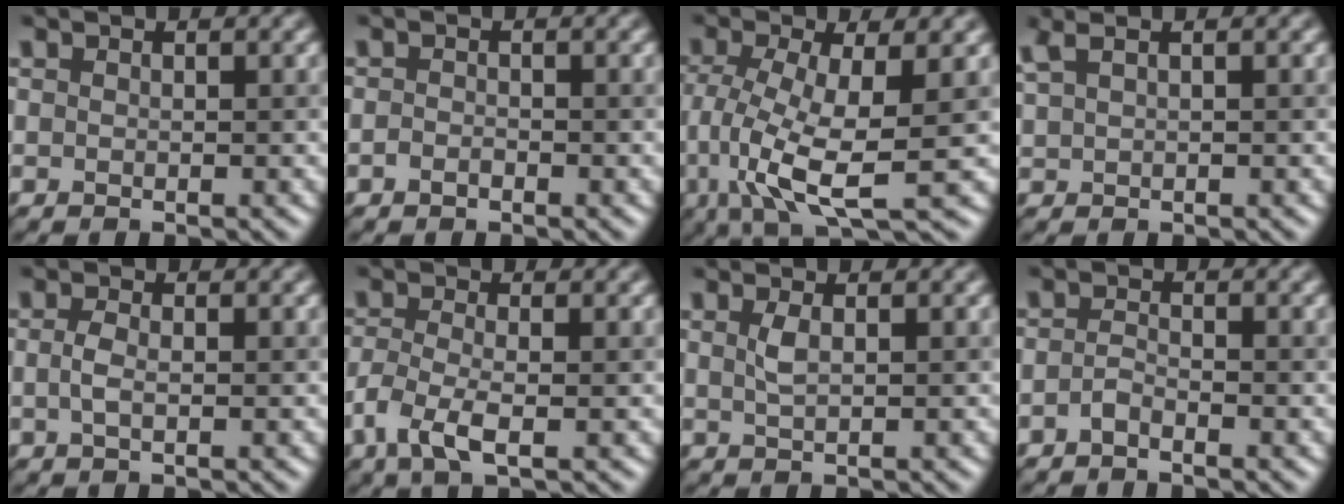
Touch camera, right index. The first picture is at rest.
{"total": 0.6, "force": [-0.3, 0.4, 0.3], "torque": [-0.002, 0.007, -0.007]}
{"total": 7.7, "force": [-0.9, 2.3, 7.2], "torque": [-0.147, 0.002, -0.019]}
{"total": 2.0, "force": [1.6, 0.6, 1.1], "torque": [-0.018, 0.014, 0.033]}
{"total": 1.2, "force": [0.2, 0.5, 1.0], "torque": [-0.022, 0.006, 0.000]}
{"total": 3.3, "force": [-1.2, 1.2, 2.8], "torque": [-0.066, 0.004, -0.030]}
{"total": 1.2, "force": [0.7, 0.3, 0.9], "torque": [-0.018, 0.009, 0.014]}
{"total": 0.8, "force": [-0.5, 0.3, 0.5], "torque": [-0.011, 0.008, -0.015]}